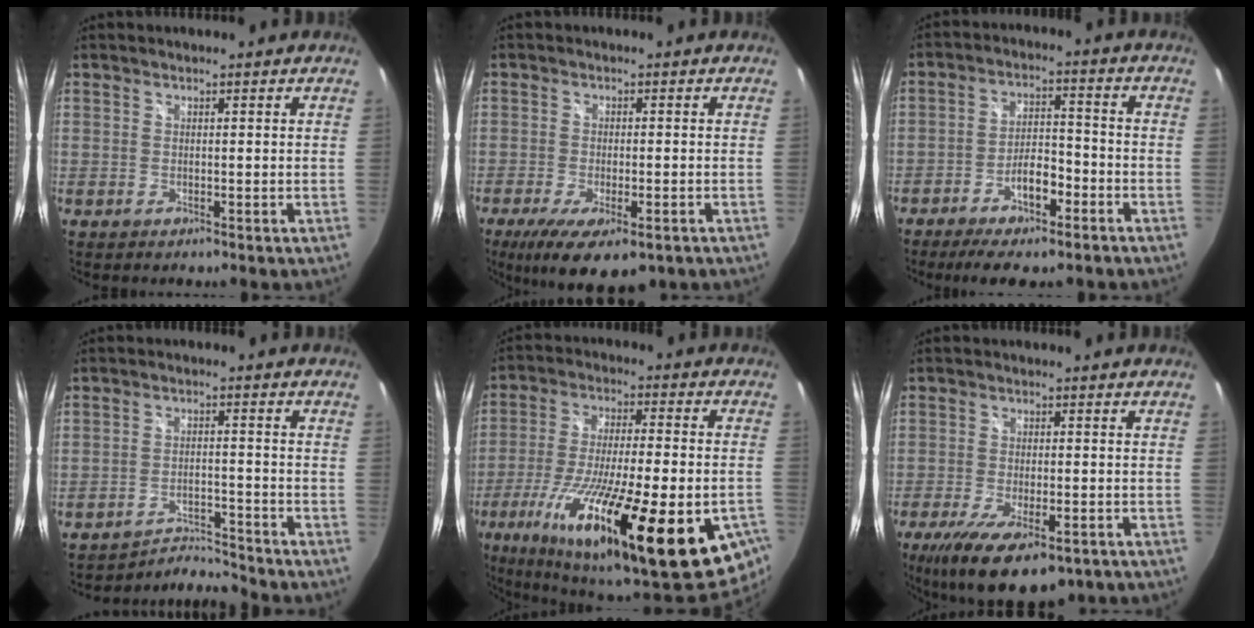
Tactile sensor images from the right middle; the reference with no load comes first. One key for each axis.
{"total": 11.3, "fx": -6.6, "fy": 4.0, "fz": 8.3, "tx": -0.167, "ty": -0.041, "tz": -0.099}
{"total": 10.0, "fx": -6.4, "fy": 3.5, "fz": 6.8, "tx": -0.138, "ty": 0.008, "tz": -0.103}
{"total": 5.7, "fx": -5.5, "fy": -1.1, "fz": -1.0, "tx": 0.001, "ty": 0.017, "tz": -0.097}
{"total": 33.9, "fx": -18.4, "fy": 6.9, "fz": 27.6, "tx": -0.453, "ty": -0.064, "tz": -0.286}
{"total": 15.5, "fx": -9.2, "fy": 5.9, "fz": 10.9, "tx": -0.216, "ty": -0.046, "tz": -0.138}